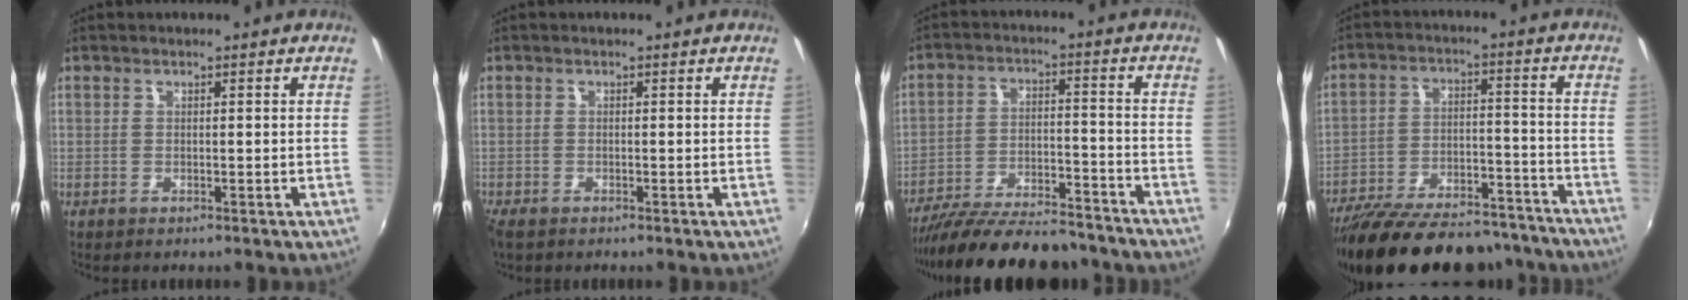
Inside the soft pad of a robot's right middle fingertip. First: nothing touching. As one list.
[{"total": 2.0, "force": [-1.5, 0.9, 0.9], "torque": [-0.021, -0.011, -0.026]}, {"total": 21.1, "force": [-18.3, 5.2, 9.2], "torque": [-0.180, -0.025, -0.271]}, {"total": 26.2, "force": [-22.2, 8.8, 10.9], "torque": [-0.211, -0.003, -0.308]}]